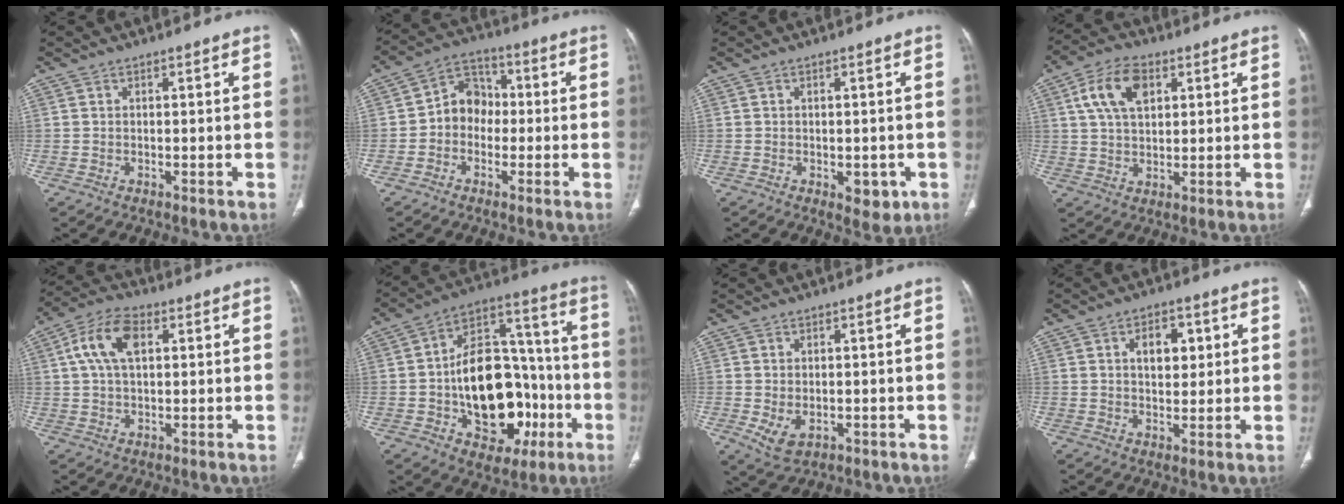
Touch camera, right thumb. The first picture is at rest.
{"total": 7.7, "force": [-1.0, 6.5, 4.0], "torque": [-0.035, 0.032, -0.035]}
{"total": 4.3, "force": [-1.3, 2.5, 3.2], "torque": [-0.022, -0.002, -0.007]}
{"total": 10.1, "force": [3.7, 6.0, 7.3], "torque": [-0.125, 0.001, 0.064]}
{"total": 9.7, "force": [2.6, 5.4, 7.5], "torque": [-0.148, 0.017, 0.044]}
{"total": 24.4, "force": [-5.2, 15.7, 17.9], "torque": [-0.232, 0.045, -0.065]}
{"total": 4.7, "force": [-0.9, 3.1, 3.4], "torque": [-0.061, -0.006, 0.000]}
{"total": 6.5, "force": [1.9, 4.1, 4.8], "torque": [-0.043, -0.003, 0.029]}